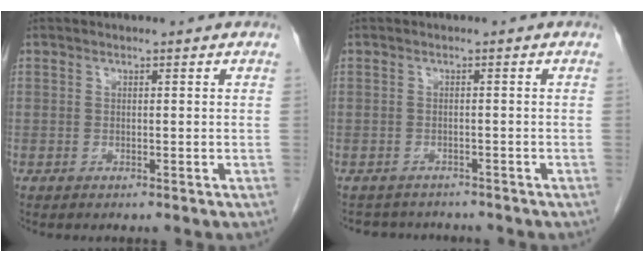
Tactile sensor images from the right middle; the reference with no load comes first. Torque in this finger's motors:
{"motor_torque": [0.05, -0.02, -0.07, -0.01]}